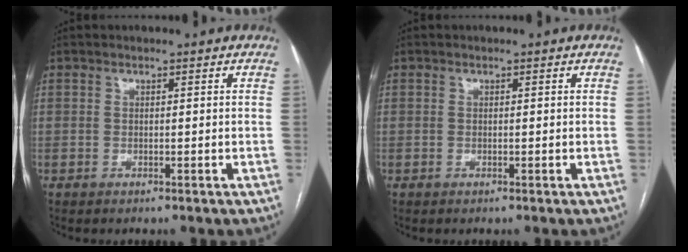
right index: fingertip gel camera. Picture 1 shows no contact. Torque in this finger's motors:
{"motor_torque": [0.00, 0.00, 0.00, 0.00]}